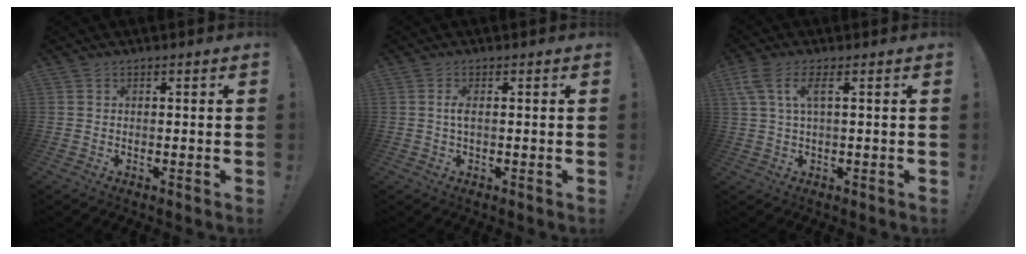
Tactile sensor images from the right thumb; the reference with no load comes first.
{"total": 2.1, "force": [-0.1, 0.4, 2.0], "torque": [-0.043, 0.005, -0.003]}
{"total": 5.6, "force": [1.8, 1.6, 5.1], "torque": [-0.104, -0.003, 0.031]}